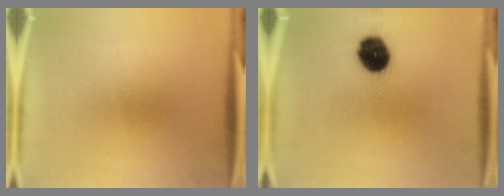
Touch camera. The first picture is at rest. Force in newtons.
{"total": 9.2}